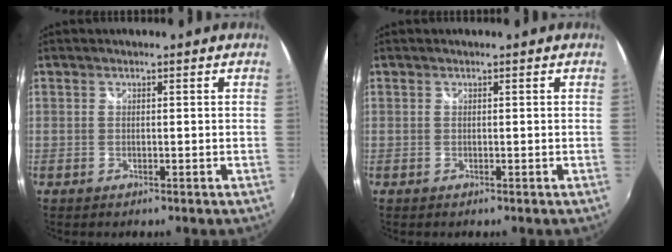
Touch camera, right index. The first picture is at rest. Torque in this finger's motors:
{"motor_torque": [0.00, 0.00, 0.00, 0.01]}